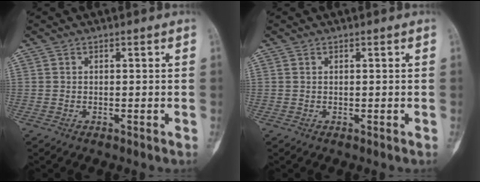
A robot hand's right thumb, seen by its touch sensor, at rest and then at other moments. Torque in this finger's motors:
{"motor_torque": [0.18, 0.01, 0.12, -0.02, 0.02]}